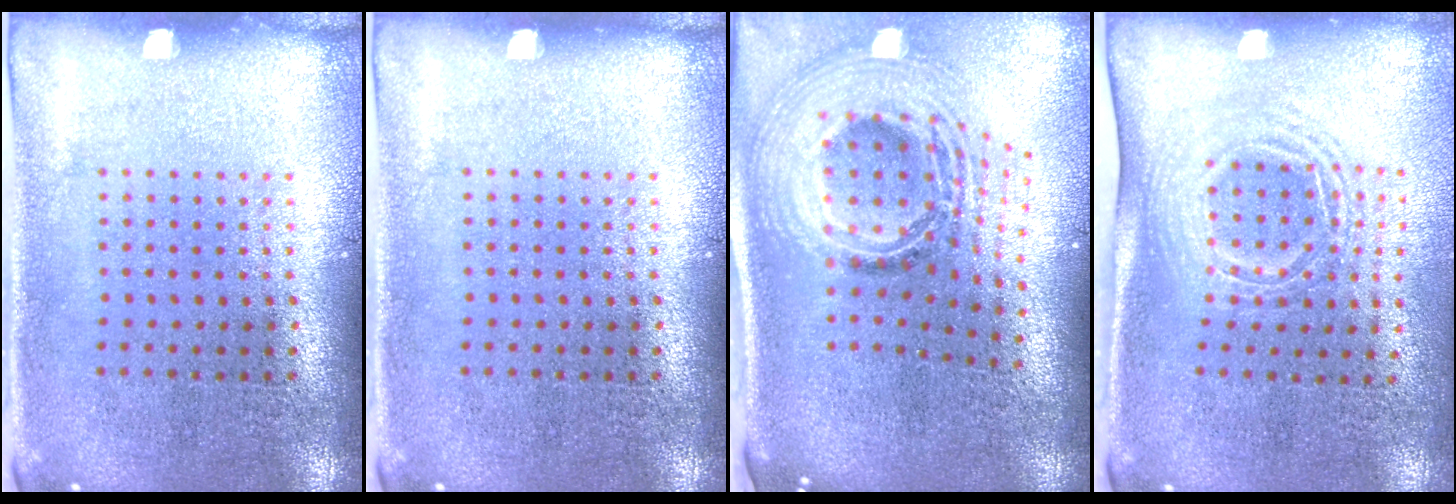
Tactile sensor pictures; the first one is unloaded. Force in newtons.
{"total": 0.0}
{"total": 2.8, "press": 2.0, "slide": 2.0}
{"total": 1.7, "press": 1.2, "slide": 1.1}